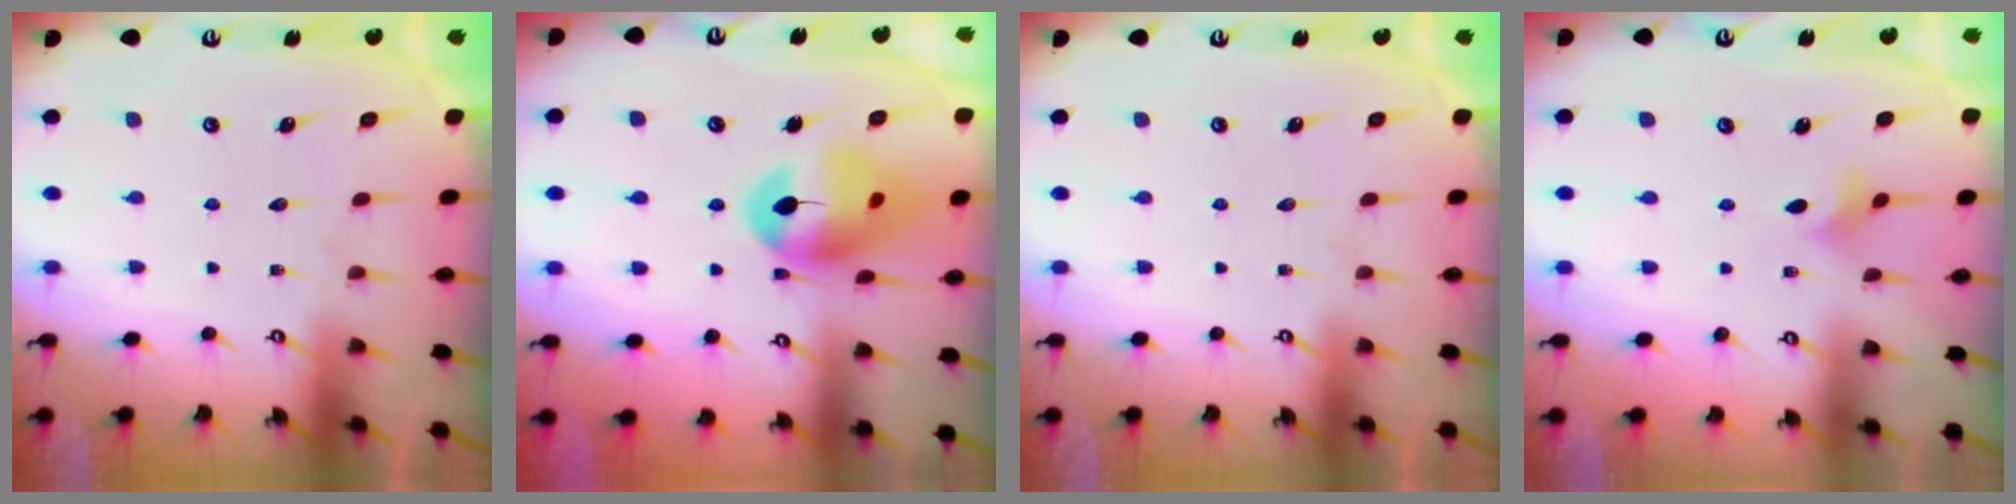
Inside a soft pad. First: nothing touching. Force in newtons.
{"total": 14.1, "press": 14.0, "slide": 1.6}
{"total": 0.0}
{"total": 2.9, "press": 2.9, "slide": 0.5}